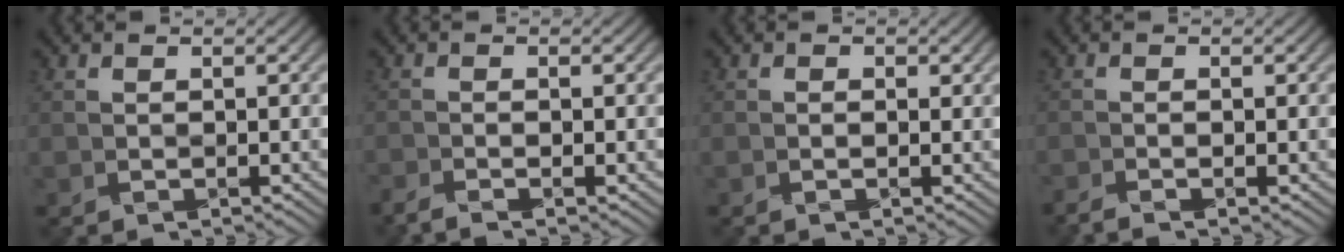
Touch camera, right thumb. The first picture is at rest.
{"total": 1.9, "force": [-1.7, 0.4, 0.9], "torque": [-0.026, -0.004, -0.038]}
{"total": 0.9, "force": [-0.1, 0.6, 0.6], "torque": [-0.012, 0.000, -0.002]}
{"total": 1.7, "force": [-1.4, 0.3, 0.8], "torque": [-0.026, -0.006, -0.032]}